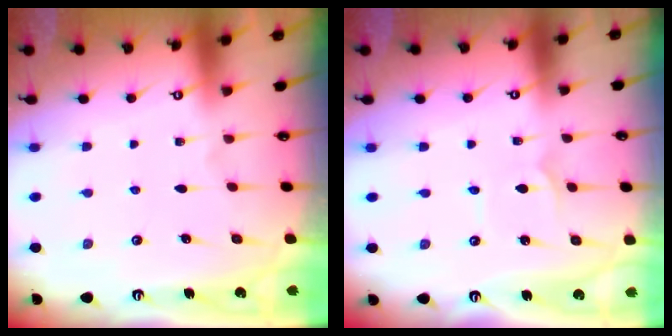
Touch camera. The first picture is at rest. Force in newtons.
{"total": 1.7, "press": 1.7, "slide": 0.1}